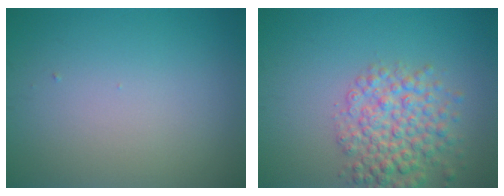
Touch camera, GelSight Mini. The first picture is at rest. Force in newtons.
{"total": 5.3, "press": 5.3, "slide": 0.2}